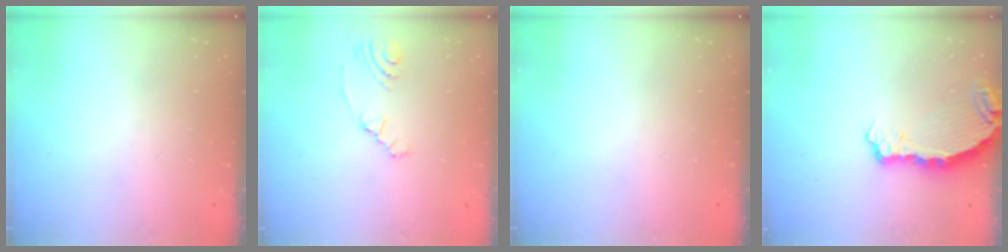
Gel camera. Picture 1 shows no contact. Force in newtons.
{"total": 5.4, "press": 0.8, "slide": 5.3}
{"total": 0.0}
{"total": 5.4, "press": 5.3, "slide": 0.6}